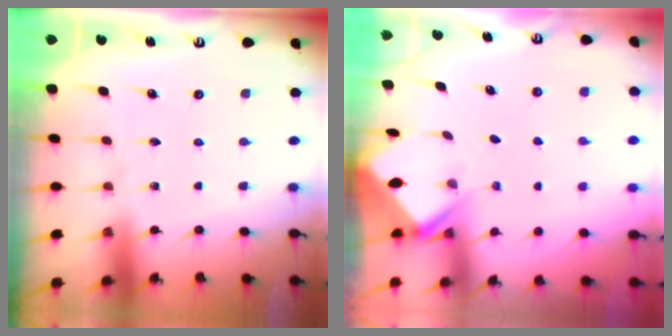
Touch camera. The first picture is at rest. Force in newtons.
{"total": 2.4, "press": 2.4, "slide": 0.1}